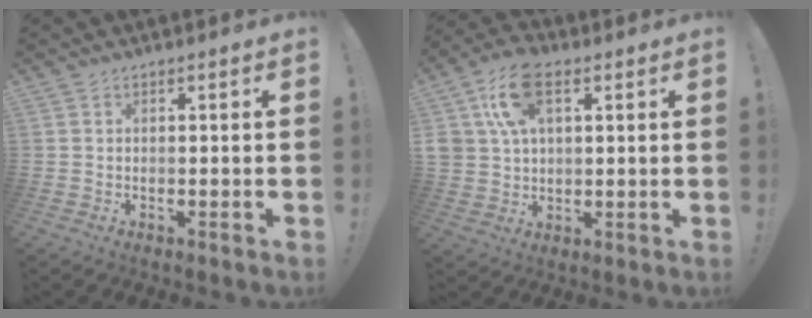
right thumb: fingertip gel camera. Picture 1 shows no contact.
{"total": 13.6, "force": [4.8, 8.7, 9.2], "torque": [-0.182, -0.002, 0.089]}